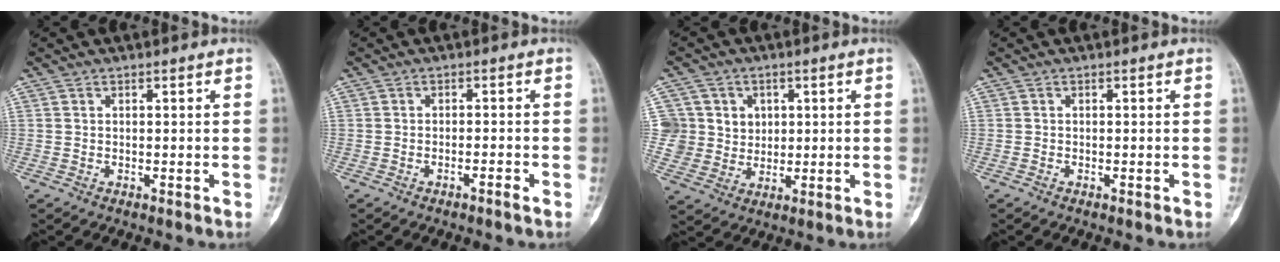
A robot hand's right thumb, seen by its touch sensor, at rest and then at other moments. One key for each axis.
{"total": 1.6, "fx": -1.1, "fy": 0.1, "fz": 1.2, "tx": -0.028, "ty": 0.010, "tz": -0.019}
{"total": 8.3, "fx": 2.1, "fy": 7.9, "fz": 1.1, "tx": 0.022, "ty": 0.002, "tz": 0.040}
{"total": 0.0}